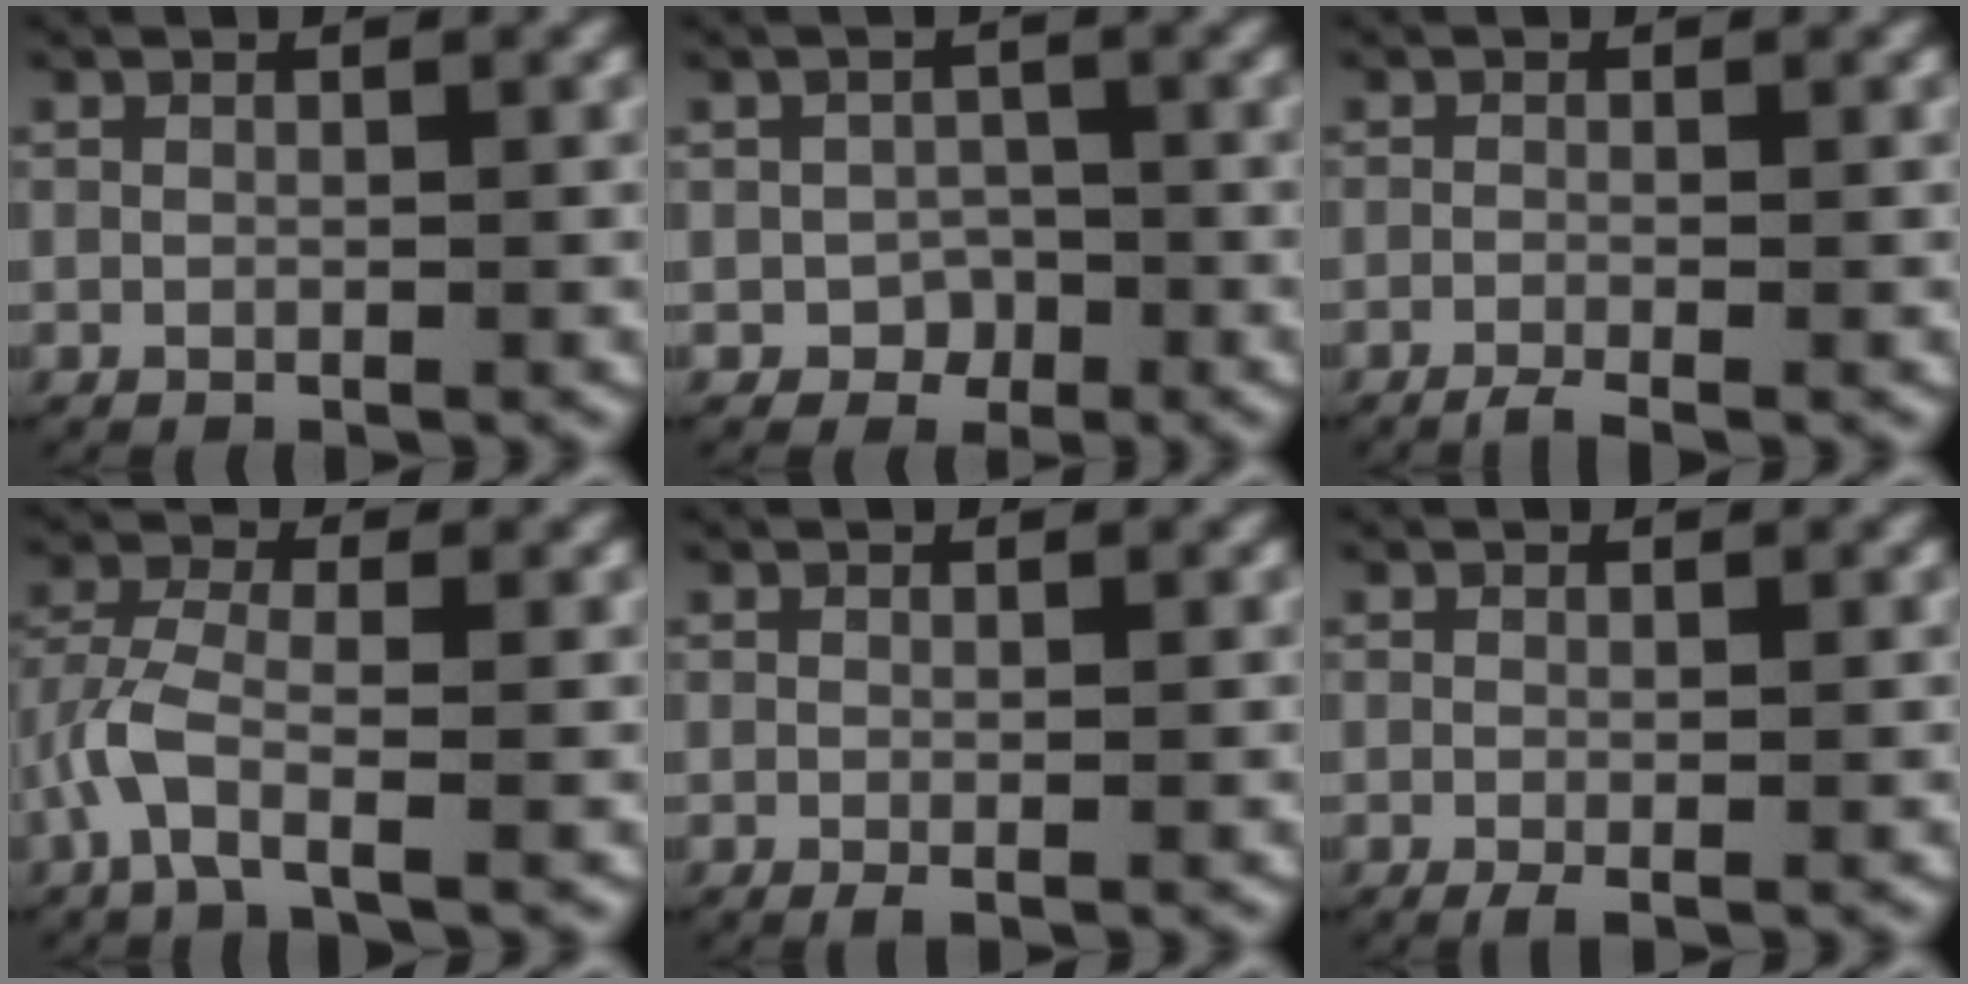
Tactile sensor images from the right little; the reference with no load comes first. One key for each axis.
{"total": 4.1, "fx": -2.1, "fy": 3.6, "fz": 0.1, "tx": 0.001, "ty": -0.003, "tz": -0.044}
{"total": 1.9, "fx": -1.6, "fy": 0.2, "fz": 0.9, "tx": -0.018, "ty": -0.009, "tz": -0.026}
{"total": 3.1, "fx": -1.0, "fy": 1.2, "fz": 2.7, "tx": -0.084, "ty": -0.012, "tz": -0.015}
{"total": 1.0, "fx": -0.5, "fy": 0.3, "fz": 0.8, "tx": -0.016, "ty": -0.006, "tz": -0.007}
{"total": 1.3, "fx": -0.8, "fy": 0.3, "fz": 1.0, "tx": -0.021, "ty": -0.008, "tz": -0.010}